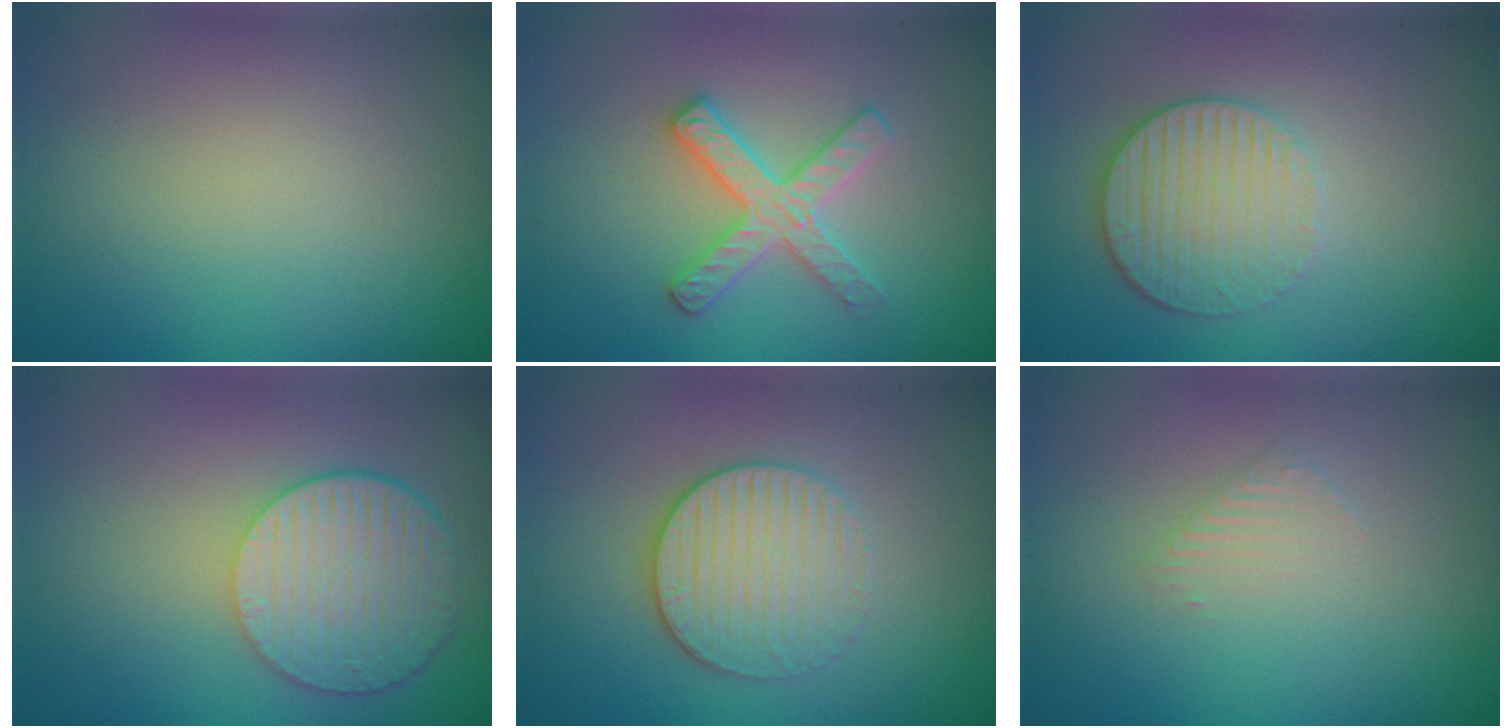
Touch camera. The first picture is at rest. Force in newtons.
{"total": 2.9, "press": 2.9, "slide": 0.5}
{"total": 3.4, "press": 3.2, "slide": 1.1}
{"total": 6.0, "press": 4.4, "slide": 4.0}
{"total": 3.6, "press": 3.2, "slide": 1.6}
{"total": 0.9, "press": 0.9, "slide": 0.2}